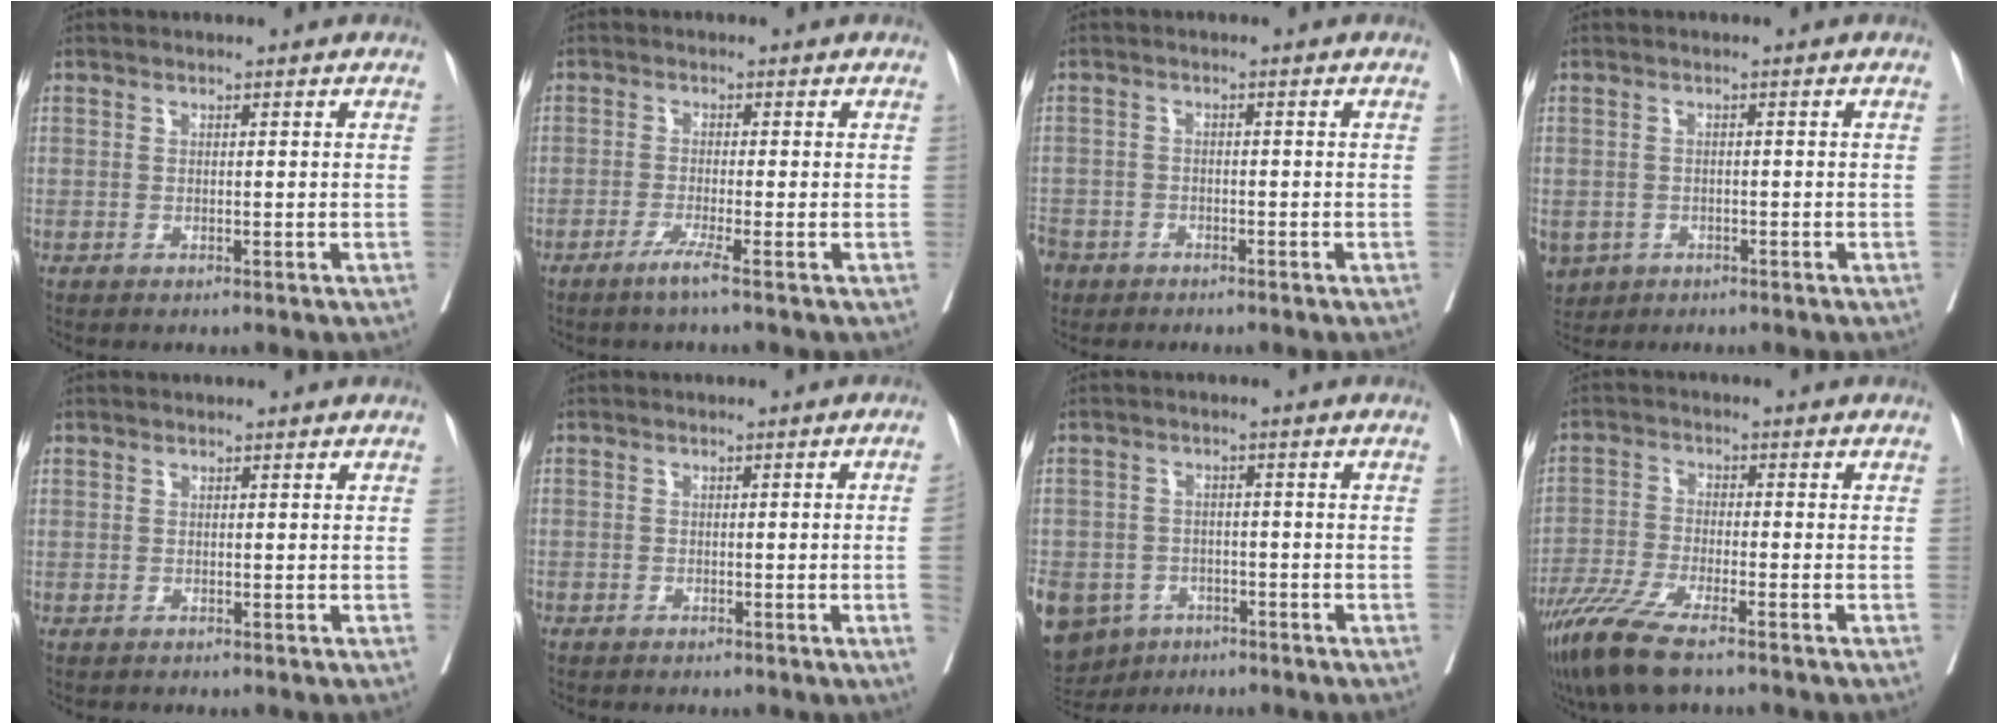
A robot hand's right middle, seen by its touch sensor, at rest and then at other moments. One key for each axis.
{"total": 2.6, "fx": -1.7, "fy": -0.8, "fz": 1.8, "tx": -0.035, "ty": -0.005, "tz": -0.036}
{"total": 6.5, "fx": -4.3, "fy": 4.6, "fz": 1.7, "tx": -0.055, "ty": -0.004, "tz": -0.080}
{"total": 5.8, "fx": -2.8, "fy": 4.7, "fz": 1.8, "tx": -0.043, "ty": -0.001, "tz": -0.040}
{"total": 0.5, "fx": 0.1, "fy": 0.5, "fz": -0.1, "tx": 0.012, "ty": 0.006, "tz": 0.002}
{"total": 2.3, "fx": -0.6, "fy": -0.3, "fz": 2.1, "tx": -0.026, "ty": 0.003, "tz": -0.011}
{"total": 13.2, "fx": -7.5, "fy": 9.9, "fz": 4.5, "tx": -0.129, "ty": -0.006, "tz": -0.106}
{"total": 9.3, "fx": -6.7, "fy": 1.3, "fz": 6.4, "tx": -0.124, "ty": -0.025, "tz": -0.122}